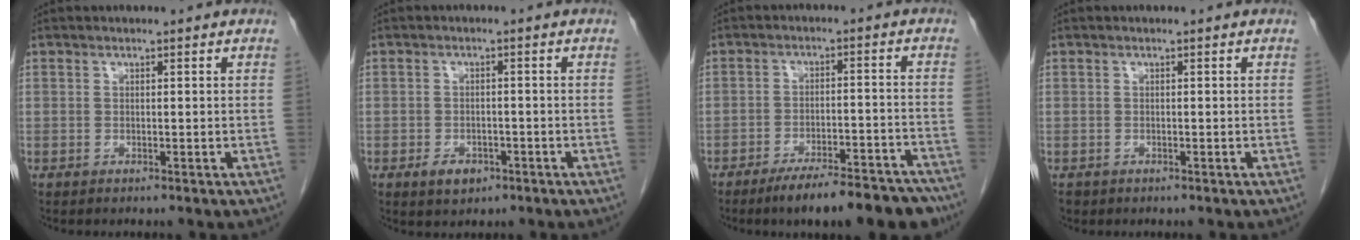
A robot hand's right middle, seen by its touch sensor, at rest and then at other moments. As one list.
[{"total": 3.0, "force": [-1.6, 1.9, 1.7], "torque": [-0.028, 0.000, -0.015]}, {"total": 12.9, "force": [-10.6, 2.3, 6.9], "torque": [-0.072, 0.016, -0.154]}, {"total": 0.8, "force": [-0.5, 0.6, 0.1], "torque": [-0.012, -0.001, -0.005]}]